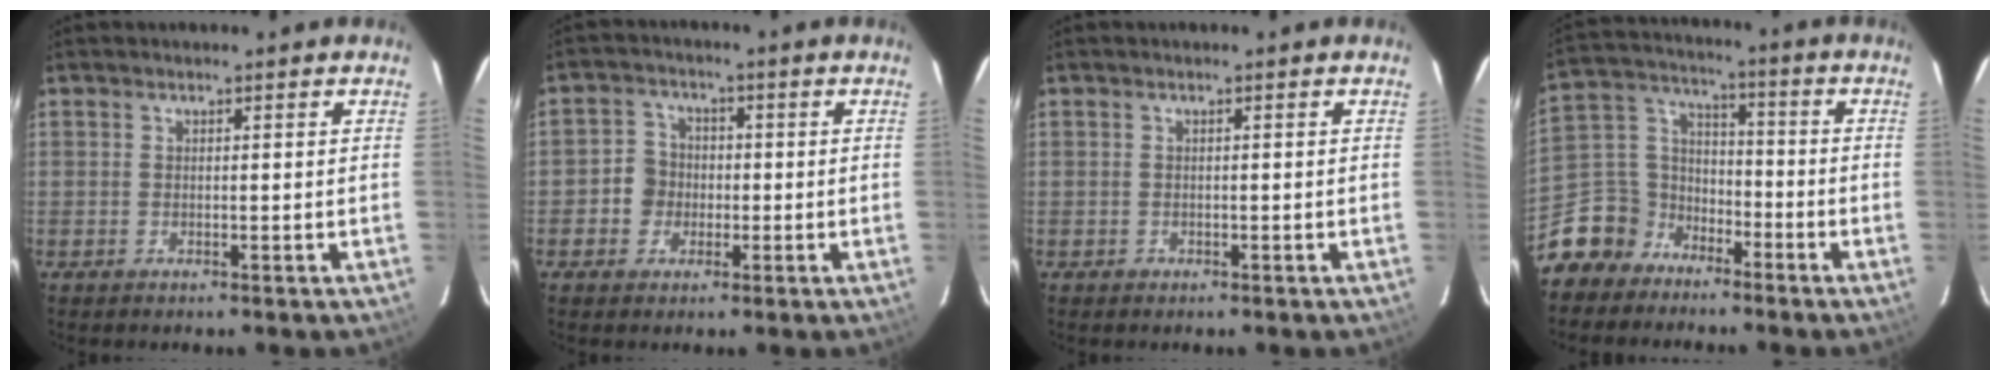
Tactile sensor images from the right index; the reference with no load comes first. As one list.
[{"total": 5.0, "force": [-1.2, 4.7, 1.0], "torque": [-0.017, 0.016, -0.020]}, {"total": 0.7, "force": [-0.4, 0.6, 0.0], "torque": [0.003, 0.002, -0.005]}, {"total": 10.4, "force": [-7.4, 7.3, 0.7], "torque": [-0.043, 0.054, -0.146]}]